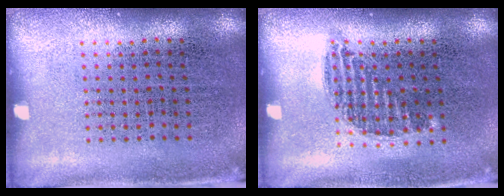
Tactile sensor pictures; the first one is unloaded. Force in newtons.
{"total": 0.9, "press": 0.8, "slide": 0.4}